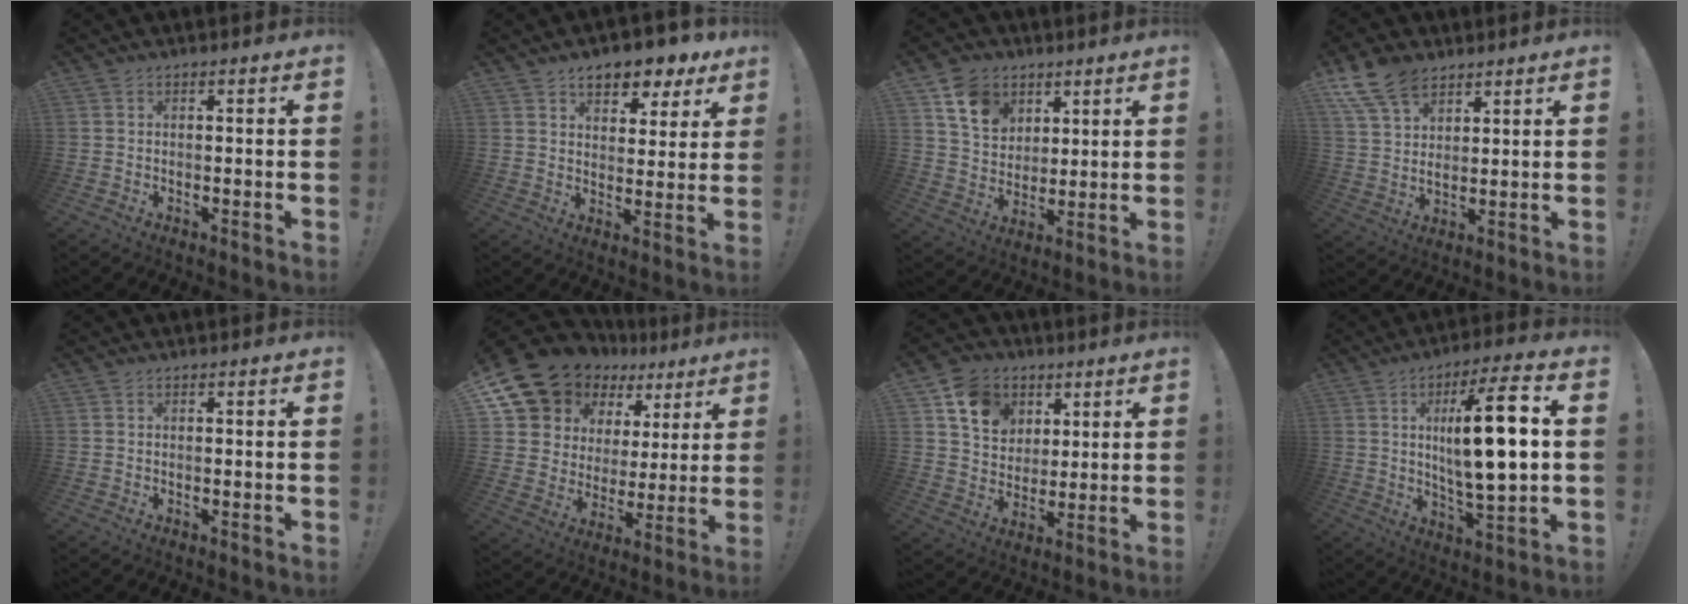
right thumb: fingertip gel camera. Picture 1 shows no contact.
{"total": 9.1, "force": [6.1, 4.8, 4.7], "torque": [-0.065, -0.040, 0.110]}
{"total": 12.1, "force": [6.5, 9.0, 4.8], "torque": [-0.082, -0.026, 0.131]}
{"total": 11.7, "force": [7.9, 6.5, 5.6], "torque": [-0.106, -0.031, 0.156]}
{"total": 0.0}
{"total": 13.5, "force": [10.3, 8.0, 3.5], "torque": [-0.077, -0.078, 0.206]}
{"total": 12.7, "force": [6.2, 10.0, 4.8], "torque": [-0.084, -0.021, 0.126]}
{"total": 18.0, "force": [2.7, 4.4, 17.2], "torque": [-0.282, -0.006, 0.027]}